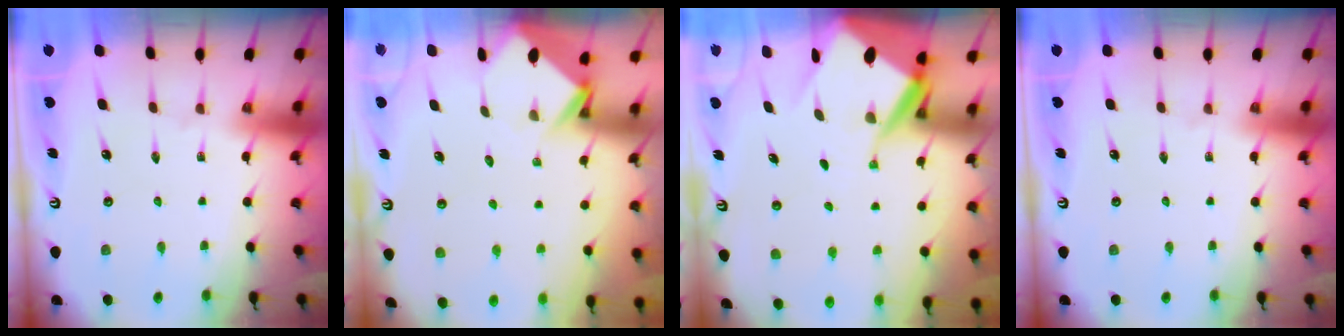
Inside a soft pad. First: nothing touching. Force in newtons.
{"total": 3.9, "press": 3.9, "slide": 0.2}
{"total": 11.1, "press": 11.0, "slide": 1.1}
{"total": 0.0}